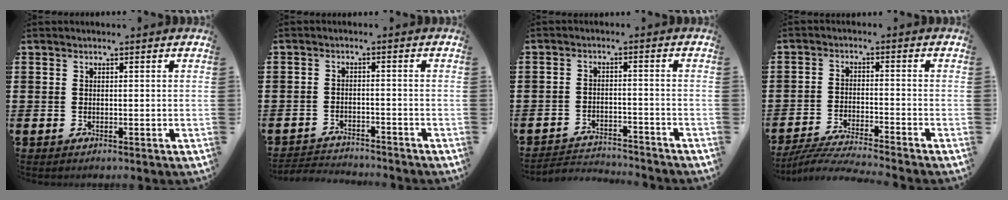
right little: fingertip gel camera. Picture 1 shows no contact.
{"total": 2.4, "force": [-2.4, 0.2, -0.2], "torque": [-0.003, 0.001, -0.054]}
{"total": 2.7, "force": [-2.7, 0.2, 0.0], "torque": [-0.007, 0.003, -0.059]}
{"total": 4.2, "force": [-4.0, -0.3, 1.3], "torque": [-0.027, -0.012, -0.079]}